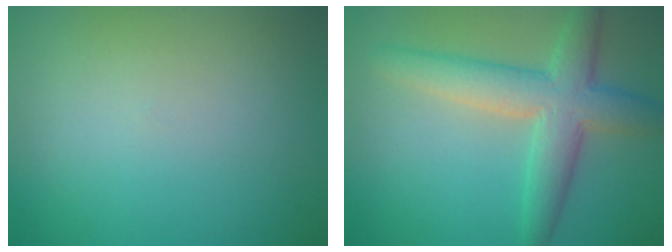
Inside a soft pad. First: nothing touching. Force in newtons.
{"total": 6.0, "press": 6.0, "slide": 0.5}